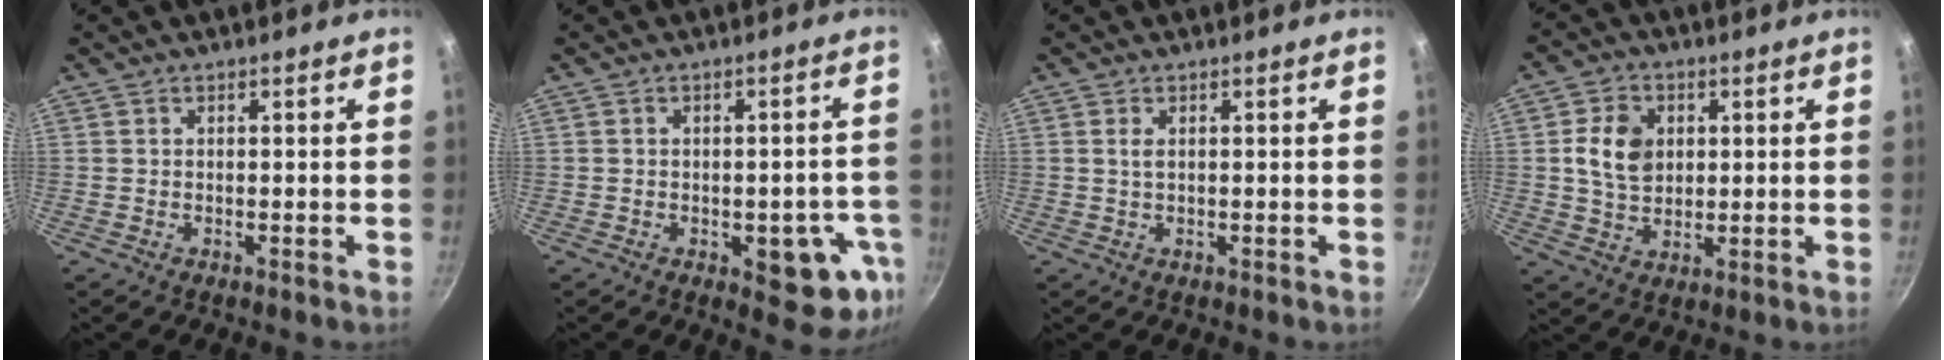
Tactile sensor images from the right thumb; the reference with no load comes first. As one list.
[{"total": 10.4, "force": [-3.4, 5.0, 8.5], "torque": [-0.048, 0.011, -0.040]}, {"total": 1.4, "force": [0.4, 0.6, 1.2], "torque": [-0.023, 0.000, 0.008]}, {"total": 8.6, "force": [1.6, 6.6, 5.3], "torque": [-0.076, -0.001, 0.028]}]